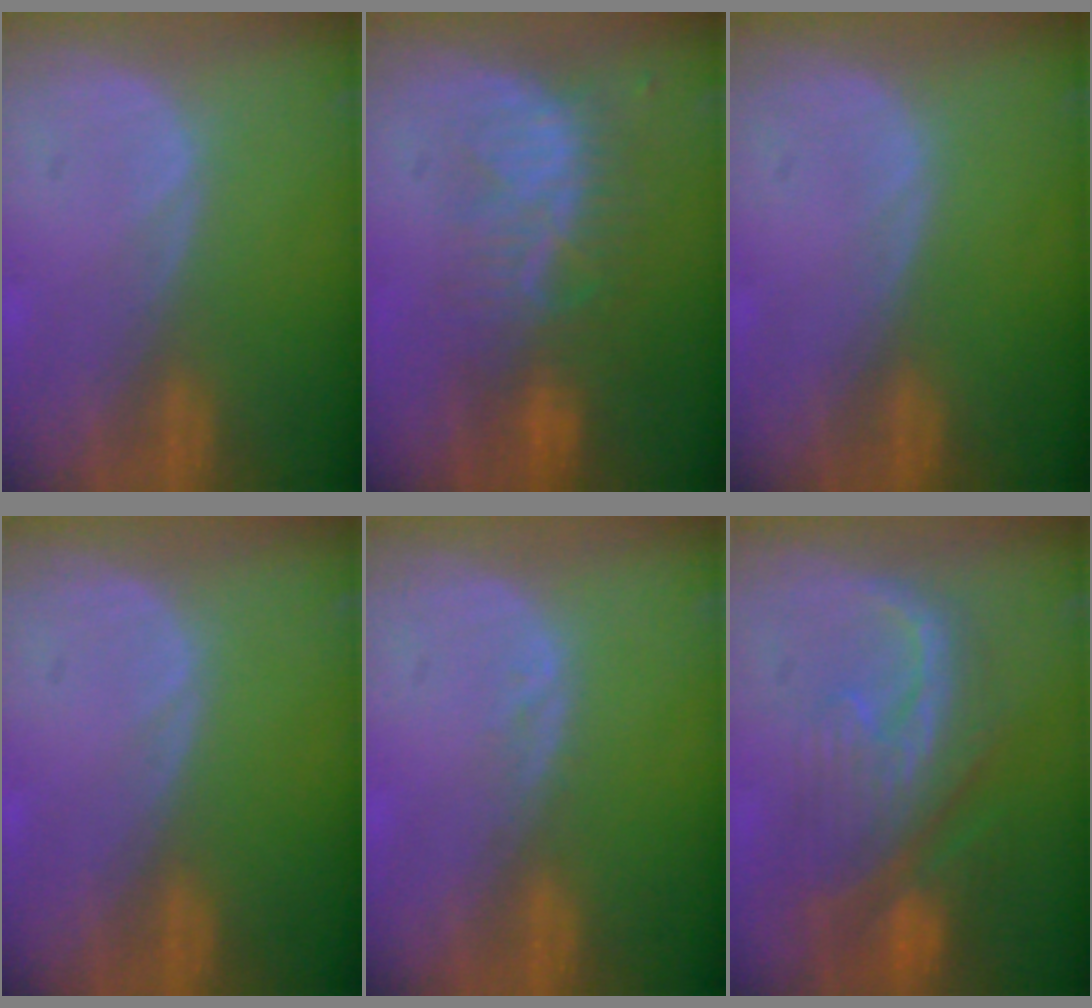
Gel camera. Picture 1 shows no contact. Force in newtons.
{"total": 8.2, "press": 7.3, "slide": 3.7}
{"total": 0.0}
{"total": 0.0}
{"total": 1.0, "press": 1.0, "slide": 0.2}
{"total": 10.3, "press": 9.1, "slide": 4.7}